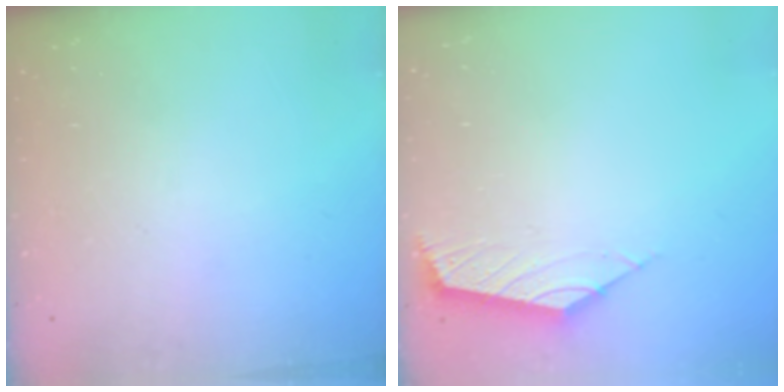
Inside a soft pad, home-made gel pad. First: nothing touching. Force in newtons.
{"total": 2.6, "press": 2.5, "slide": 0.6}